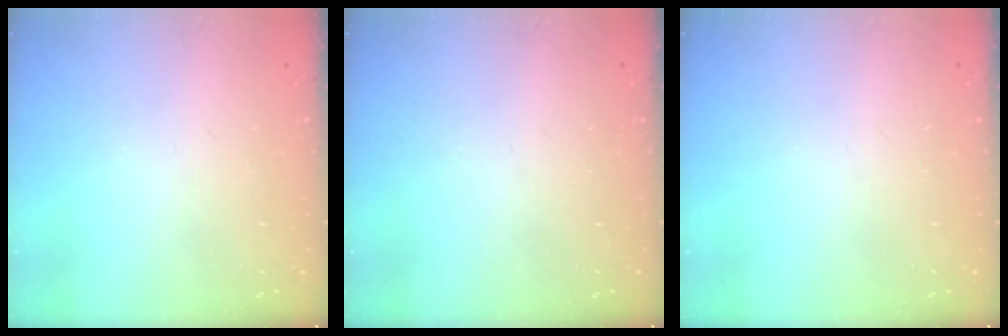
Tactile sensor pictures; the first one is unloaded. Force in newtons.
{"total": 0.0}
{"total": 0.0}